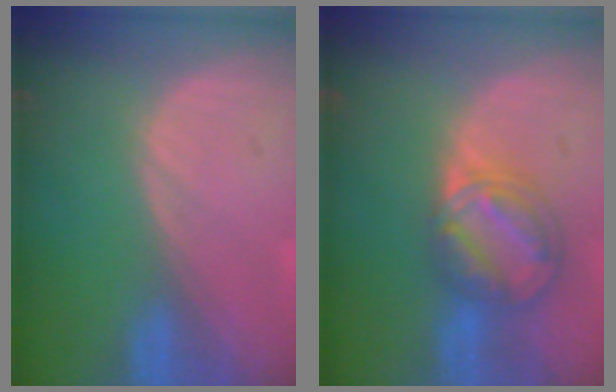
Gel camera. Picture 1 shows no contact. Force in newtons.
{"total": 8.1, "press": 7.0, "slide": 4.1}